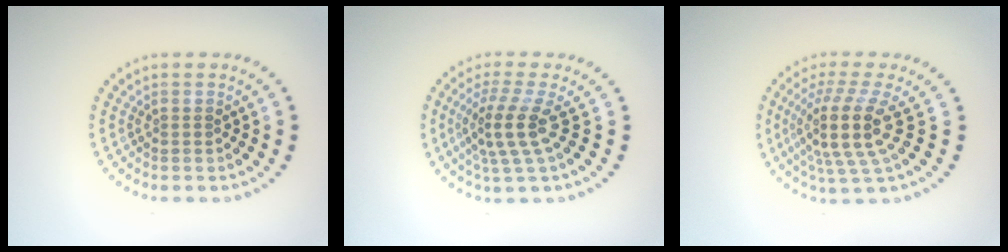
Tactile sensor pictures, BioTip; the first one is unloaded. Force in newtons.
{"total": 3.6, "press": 2.6, "slide": 2.4}
{"total": 5.0, "press": 3.7, "slide": 3.3}